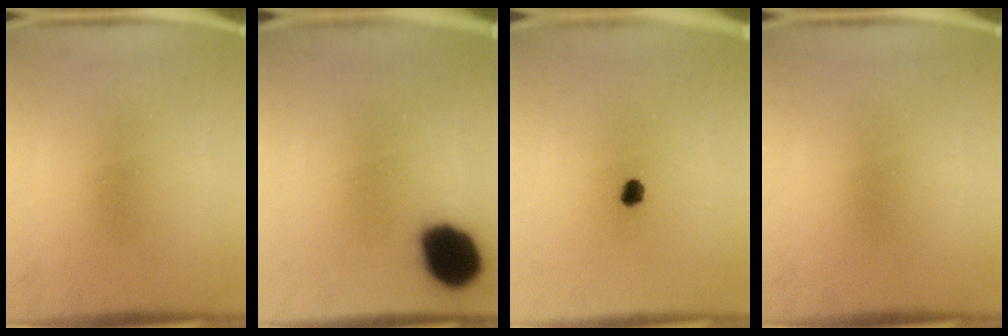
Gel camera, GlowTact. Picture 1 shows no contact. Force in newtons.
{"total": 14.2}
{"total": 2.1}
{"total": 0.0}